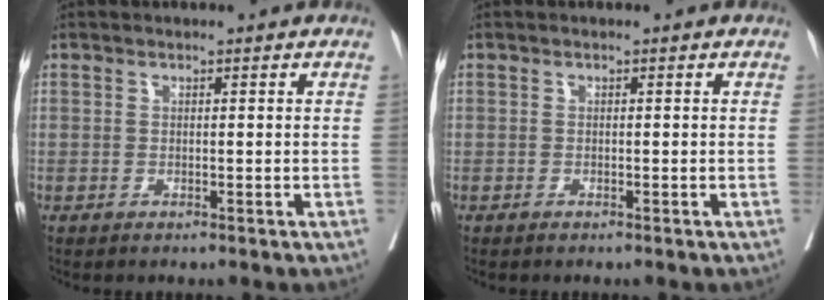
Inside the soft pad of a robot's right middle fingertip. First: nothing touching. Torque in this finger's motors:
{"motor_torque": [0.38, -0.08, 0.05, 0.01]}